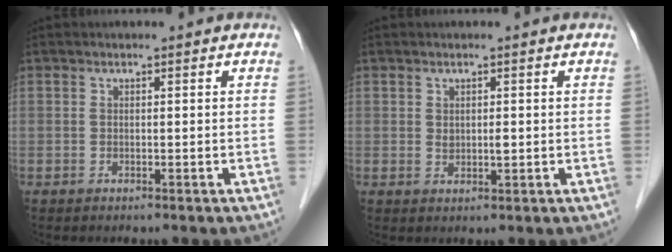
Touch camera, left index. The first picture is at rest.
{"total": 1.3, "force": [0.1, 0.7, 1.1], "torque": [-0.018, -0.008, 0.005]}